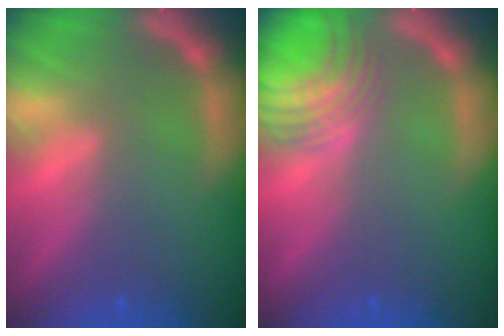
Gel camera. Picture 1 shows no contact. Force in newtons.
{"total": 6.6}